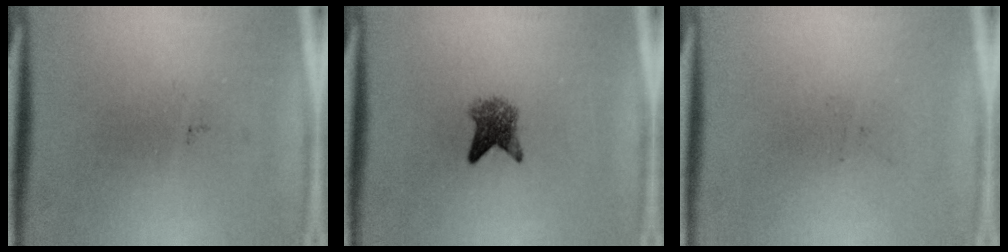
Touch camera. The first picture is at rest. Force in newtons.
{"total": 3.3}
{"total": 0.0}